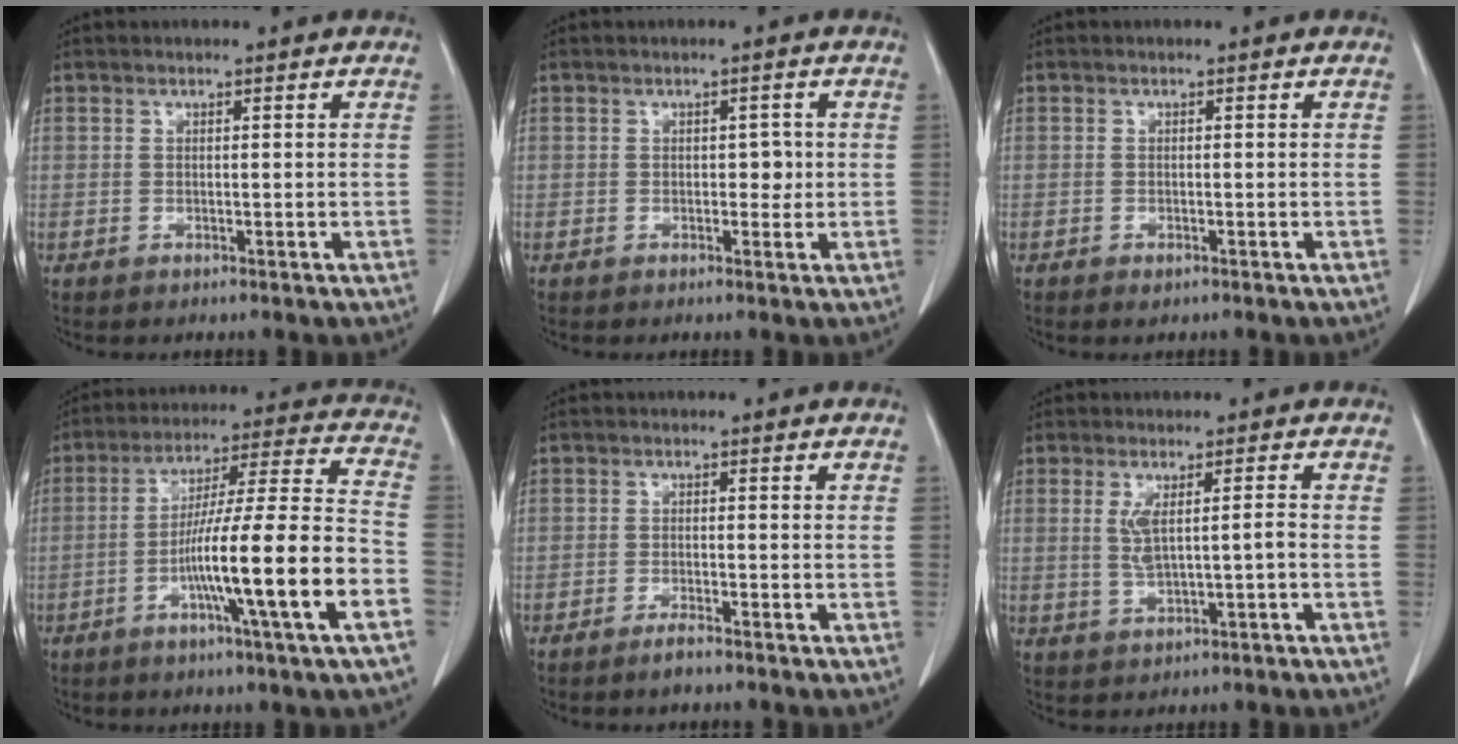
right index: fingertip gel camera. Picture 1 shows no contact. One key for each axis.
{"total": 1.9, "fx": 0.0, "fy": 1.2, "fz": 1.4, "tx": -0.011, "ty": 0.004, "tz": -0.001}
{"total": 0.8, "fx": -0.5, "fy": 0.4, "fz": 0.5, "tx": -0.009, "ty": -0.002, "tz": -0.002}
{"total": 17.8, "fx": -6.2, "fy": -0.7, "fz": 16.7, "tx": -0.273, "ty": 0.000, "tz": -0.102}
{"total": 1.8, "fx": -1.5, "fy": 0.1, "fz": 1.0, "tx": -0.024, "ty": -0.003, "tz": -0.026}
{"total": 4.2, "fx": 0.0, "fy": 0.6, "fz": 4.2, "tx": -0.081, "ty": 0.004, "tz": 0.007}